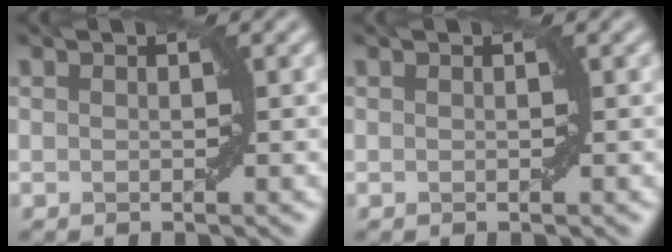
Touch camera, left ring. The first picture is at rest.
{"total": 0.0}